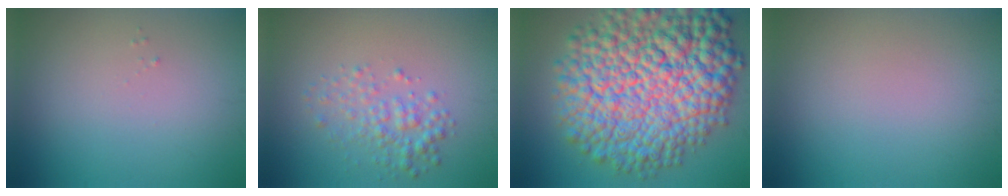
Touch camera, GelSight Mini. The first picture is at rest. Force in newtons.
{"total": 2.8, "press": 2.8, "slide": 0.0}
{"total": 17.0, "press": 17.0, "slide": 0.3}
{"total": 0.0}